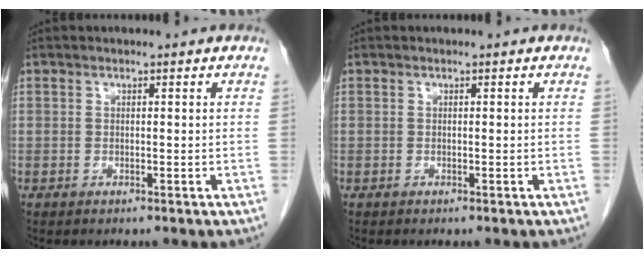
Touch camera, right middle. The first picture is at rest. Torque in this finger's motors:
{"motor_torque": [0.13, -0.12, -0.01, 0.01]}